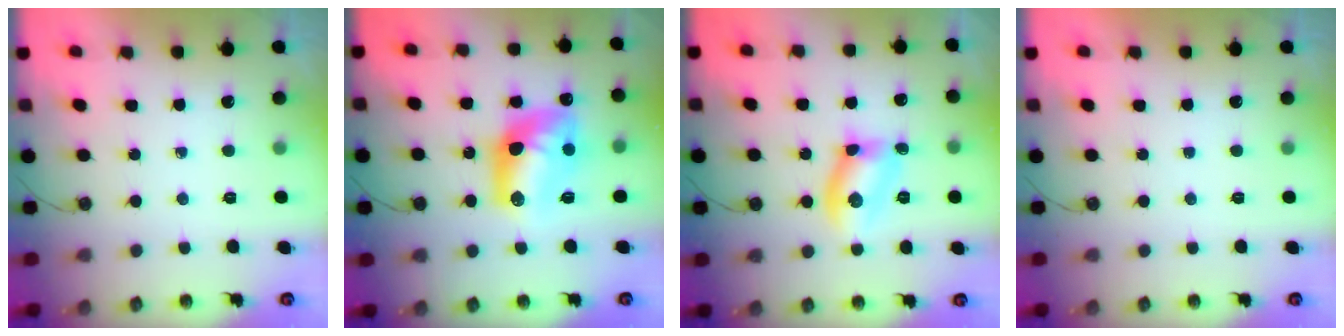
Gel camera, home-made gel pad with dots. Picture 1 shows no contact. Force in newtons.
{"total": 13.2, "press": 13.2, "slide": 0.8}
{"total": 8.0, "press": 8.0, "slide": 0.8}
{"total": 0.0}